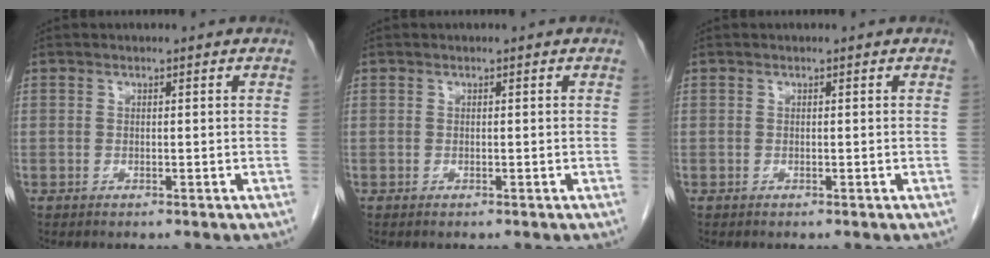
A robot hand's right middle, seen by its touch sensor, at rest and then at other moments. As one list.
[{"total": 0.0}, {"total": 0.0}]